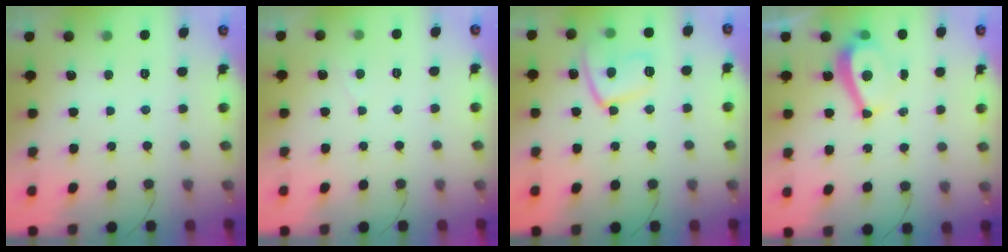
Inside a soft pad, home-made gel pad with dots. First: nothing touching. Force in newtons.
{"total": 2.1, "press": 2.1, "slide": 0.4}
{"total": 11.6, "press": 11.5, "slide": 1.1}
{"total": 6.9, "press": 6.5, "slide": 2.4}